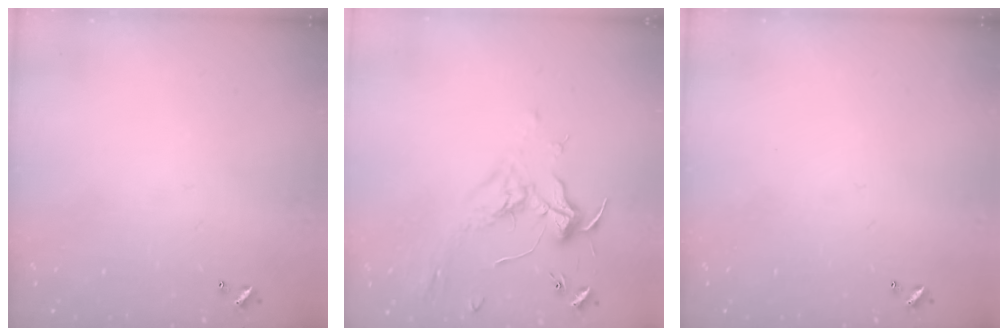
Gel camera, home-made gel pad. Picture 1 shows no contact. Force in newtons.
{"total": 1.8, "press": 1.7, "slide": 0.6}
{"total": 0.0}